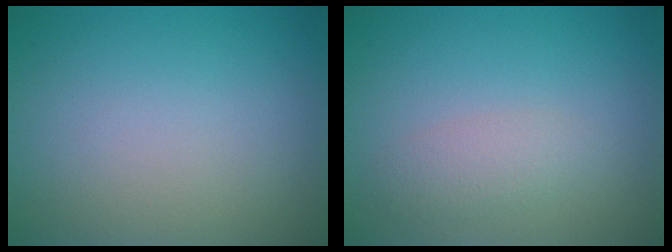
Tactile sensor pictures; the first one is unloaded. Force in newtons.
{"total": 2.0, "press": 2.0, "slide": 0.0}